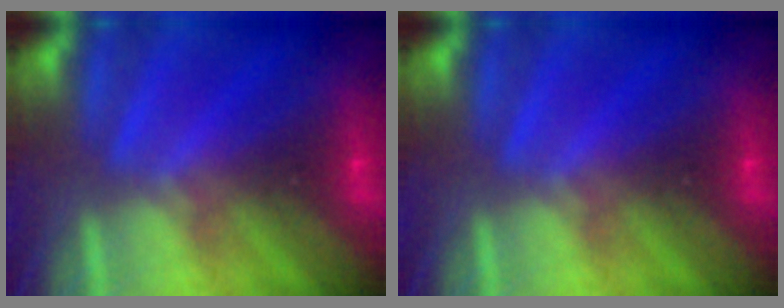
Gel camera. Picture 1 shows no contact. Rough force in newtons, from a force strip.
{"total": 0.0}